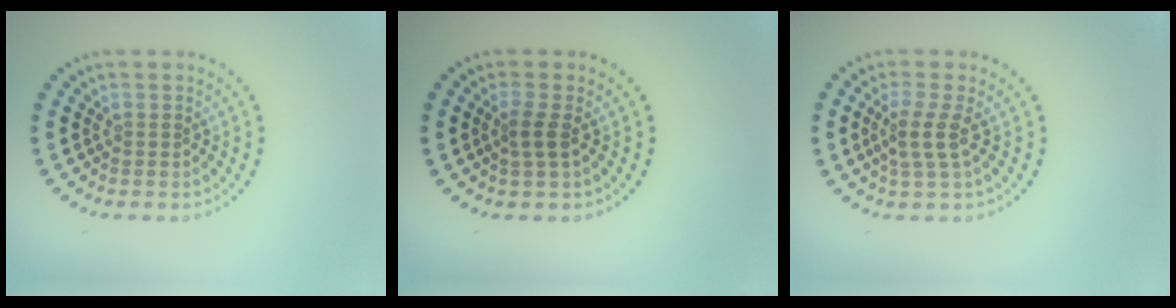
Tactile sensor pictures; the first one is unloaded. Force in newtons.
{"total": 1.6, "press": 1.3, "slide": 0.8}
{"total": 2.3, "press": 1.7, "slide": 1.5}